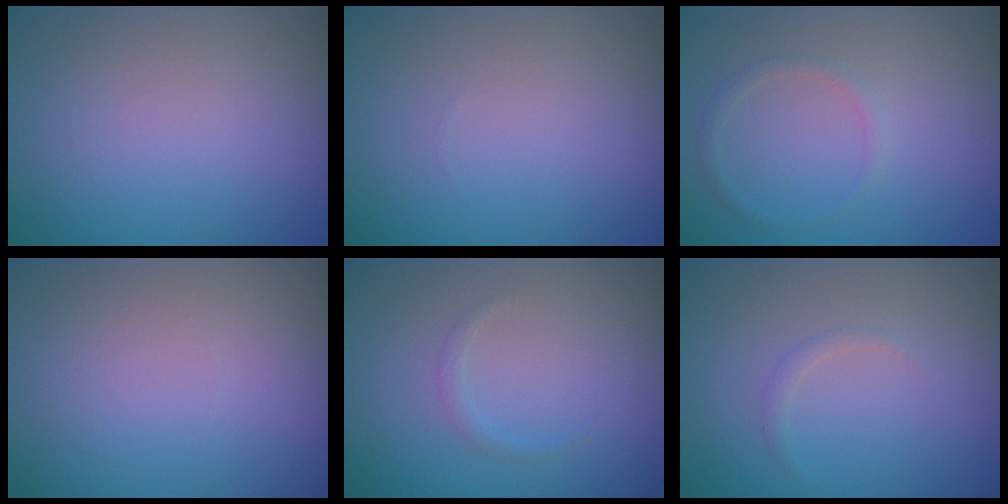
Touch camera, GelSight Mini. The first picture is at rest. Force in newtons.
{"total": 0.0}
{"total": 0.9, "press": 0.9, "slide": 0.1}
{"total": 0.0}
{"total": 0.7, "press": 0.7, "slide": 0.0}
{"total": 0.7, "press": 0.7, "slide": 0.1}